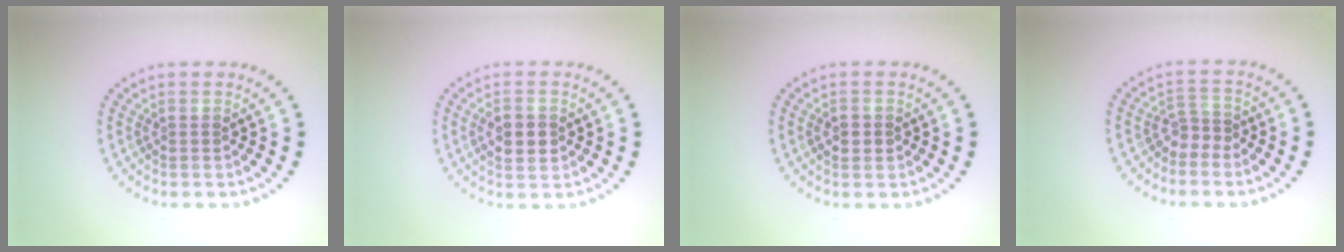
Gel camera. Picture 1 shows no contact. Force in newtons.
{"total": 2.7, "press": 2.7, "slide": 0.1}
{"total": 1.2, "press": 1.2, "slide": 0.1}
{"total": 1.6, "press": 1.0, "slide": 1.2}